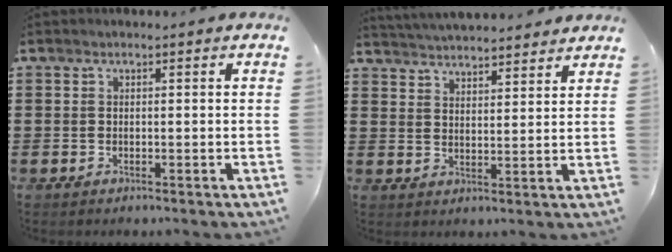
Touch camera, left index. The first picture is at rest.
{"total": 4.1, "force": [4.1, 0.0, 0.2], "torque": [-0.018, -0.019, 0.074]}